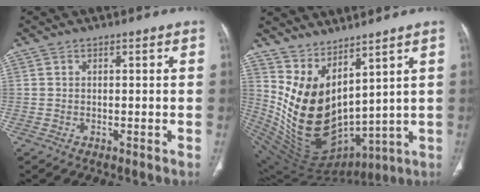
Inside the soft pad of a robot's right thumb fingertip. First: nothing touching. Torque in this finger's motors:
{"motor_torque": [0.07, 2.86, 1.63, 1.14, 0.23]}